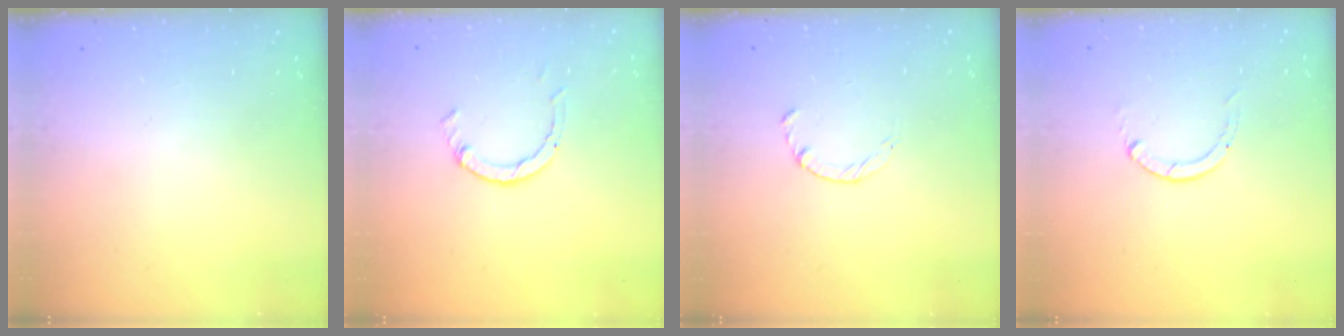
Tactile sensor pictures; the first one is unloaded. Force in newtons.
{"total": 2.6, "press": 2.5, "slide": 0.3}
{"total": 1.8, "press": 1.7, "slide": 0.3}
{"total": 0.0}